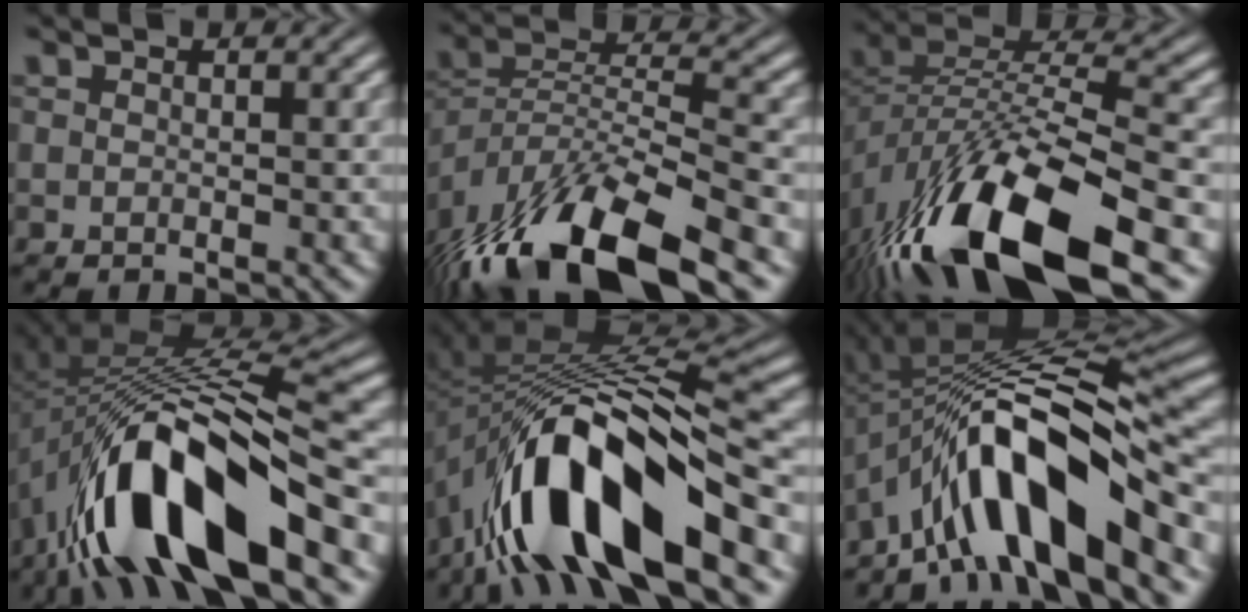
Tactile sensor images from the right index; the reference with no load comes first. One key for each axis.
{"total": 10.8, "fx": -4.1, "fy": 5.7, "fz": 8.2, "tx": -0.172, "ty": -0.045, "tz": -0.047}
{"total": 13.3, "fx": -3.4, "fy": 7.0, "fz": 10.8, "tx": -0.205, "ty": -0.042, "tz": -0.036}
{"total": 13.8, "fx": -3.5, "fy": 6.5, "fz": 11.7, "tx": -0.223, "ty": -0.019, "tz": -0.044}
{"total": 15.2, "fx": -2.9, "fy": 7.4, "fz": 13.0, "tx": -0.239, "ty": -0.013, "tz": -0.040}
{"total": 15.3, "fx": -1.8, "fy": 7.7, "fz": 13.1, "tx": -0.225, "ty": -0.004, "tz": -0.021}